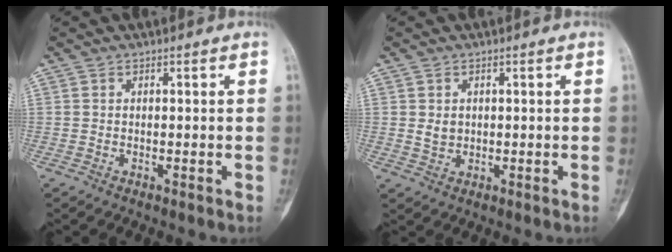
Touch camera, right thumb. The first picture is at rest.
{"total": 1.9, "force": [0.6, 1.8, -0.5], "torque": [0.010, 0.001, 0.015]}